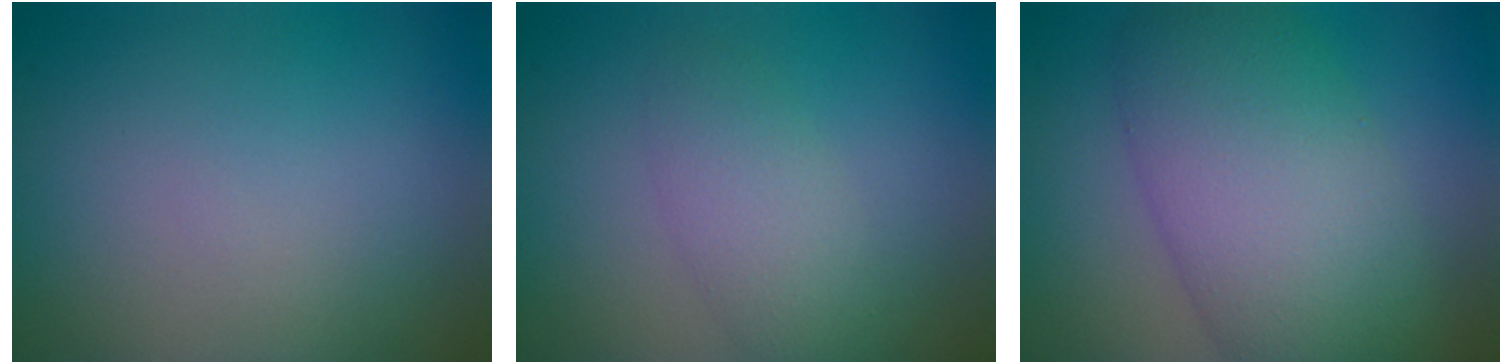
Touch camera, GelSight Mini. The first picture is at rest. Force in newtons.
{"total": 2.7, "press": 2.7, "slide": 0.1}
{"total": 9.1, "press": 9.1, "slide": 0.2}